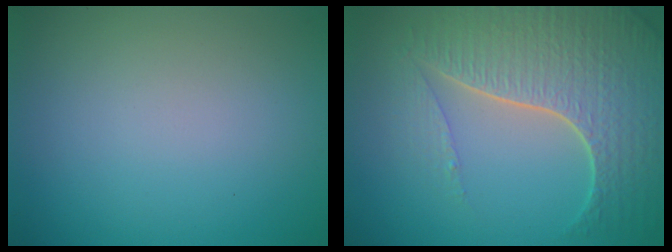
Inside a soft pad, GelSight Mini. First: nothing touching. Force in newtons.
{"total": 7.6, "press": 5.5, "slide": 5.2}